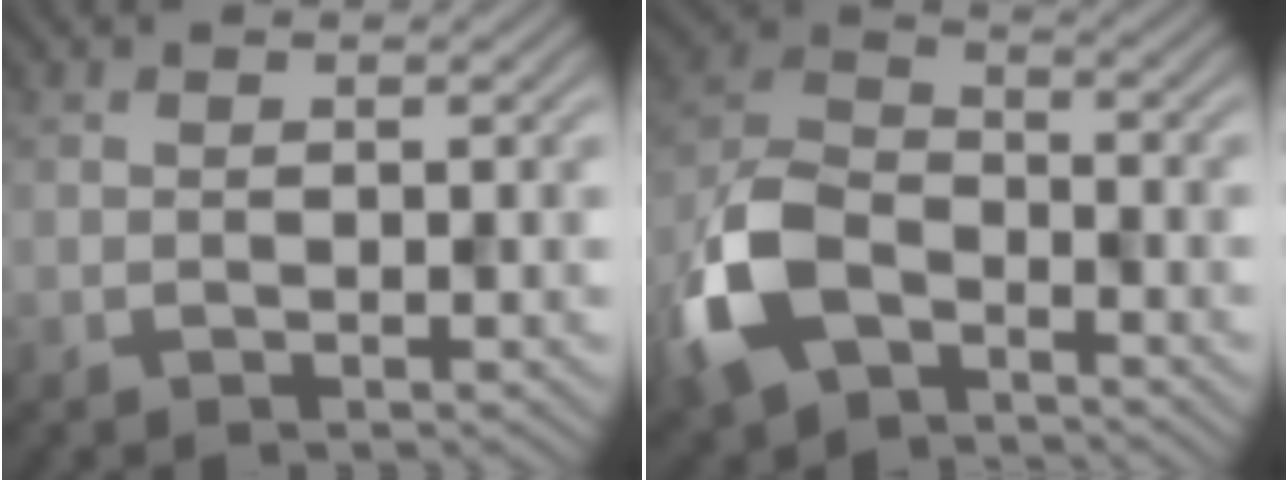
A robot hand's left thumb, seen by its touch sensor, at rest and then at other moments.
{"total": 10.6, "force": [-5.8, 6.0, 6.5], "torque": [-0.158, -0.005, -0.131]}